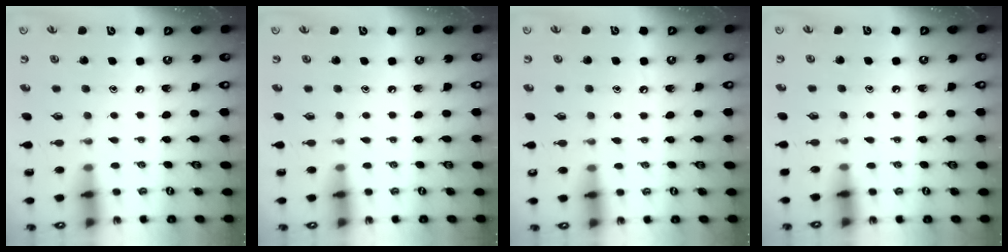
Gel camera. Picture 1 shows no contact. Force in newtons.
{"total": 0.0}
{"total": 4.4, "press": 4.4, "slide": 0.5}
{"total": 4.0, "press": 4.0, "slide": 0.4}